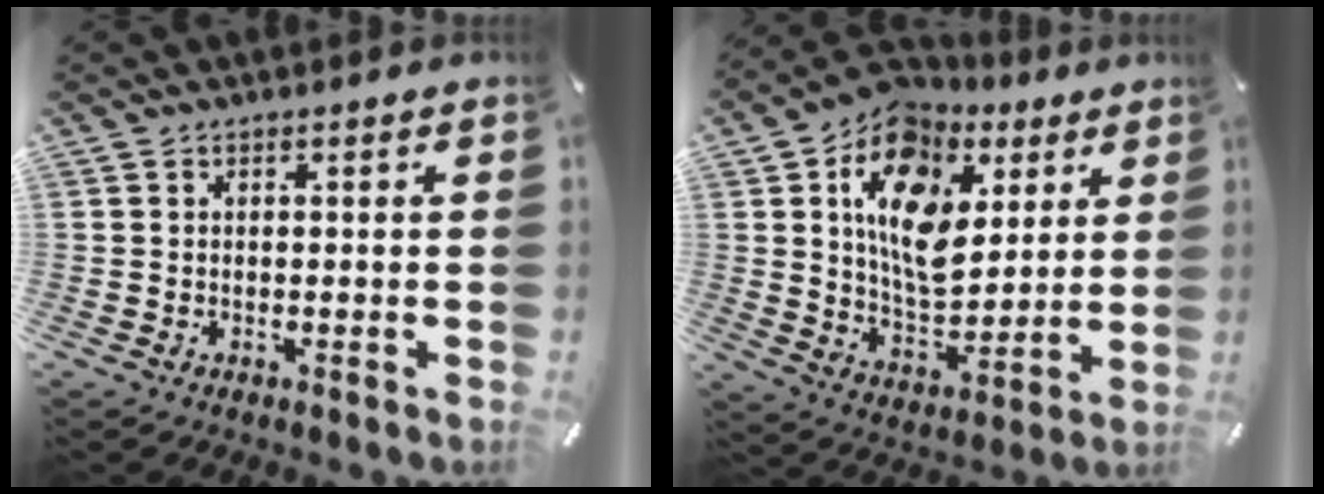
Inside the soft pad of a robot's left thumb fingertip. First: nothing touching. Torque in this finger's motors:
{"motor_torque": [2.53, 2.47, 1.56, -1.21, 0.50]}